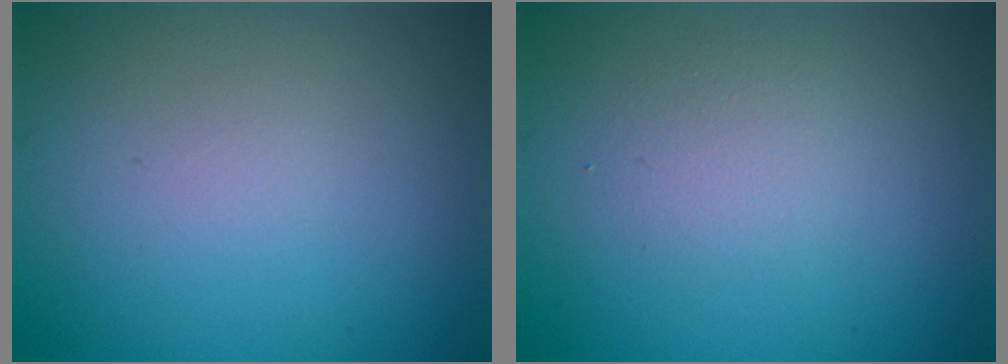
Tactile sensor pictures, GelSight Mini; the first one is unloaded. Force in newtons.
{"total": 1.7, "press": 1.7, "slide": 0.1}